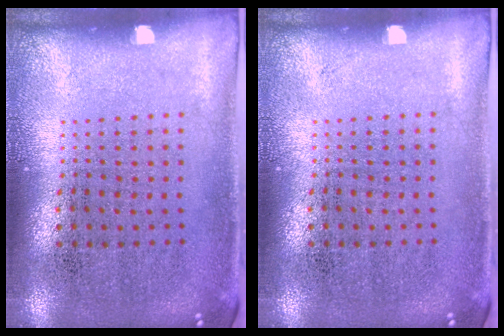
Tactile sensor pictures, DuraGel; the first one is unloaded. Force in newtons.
{"total": 0.0}